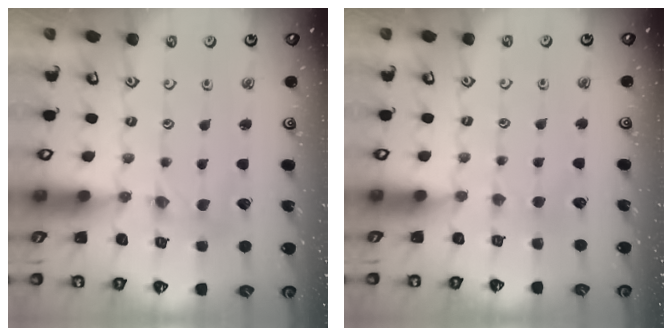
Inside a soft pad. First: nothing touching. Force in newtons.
{"total": 2.2, "press": 2.2, "slide": 0.3}